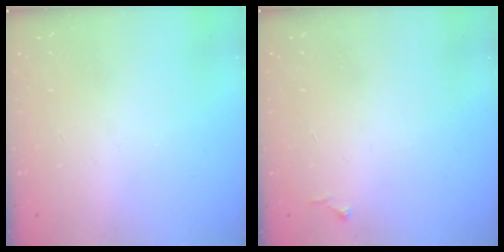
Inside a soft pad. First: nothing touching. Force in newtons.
{"total": 4.5, "press": 4.5, "slide": 0.6}